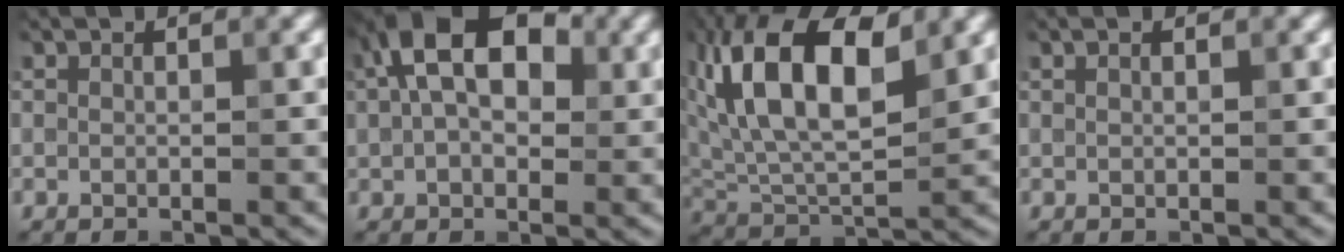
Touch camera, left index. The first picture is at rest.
{"total": 10.3, "force": [3.2, 6.2, 7.5], "torque": [-0.122, 0.040, 0.029]}
{"total": 11.4, "force": [3.8, 5.4, 9.2], "torque": [-0.167, 0.016, 0.062]}
{"total": 0.6, "force": [0.4, 0.1, 0.4], "torque": [-0.008, -0.003, 0.003]}